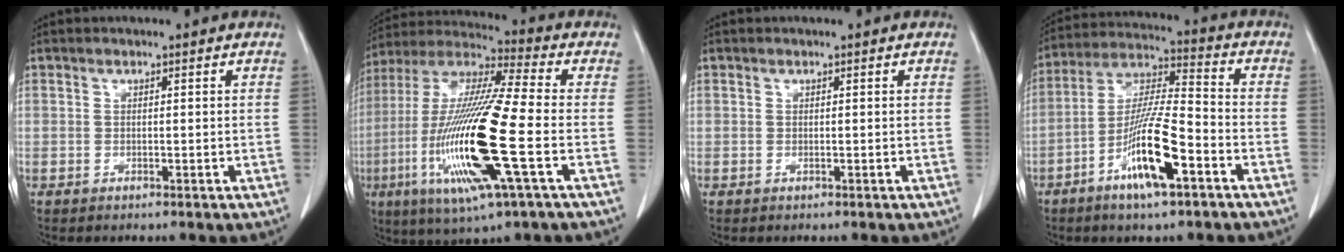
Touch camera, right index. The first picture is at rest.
{"total": 21.3, "force": [-5.3, 1.4, 20.5], "torque": [-0.446, -0.026, -0.103]}
{"total": 0.0}
{"total": 13.0, "force": [-5.9, 1.4, 11.5], "torque": [-0.224, -0.010, -0.109]}